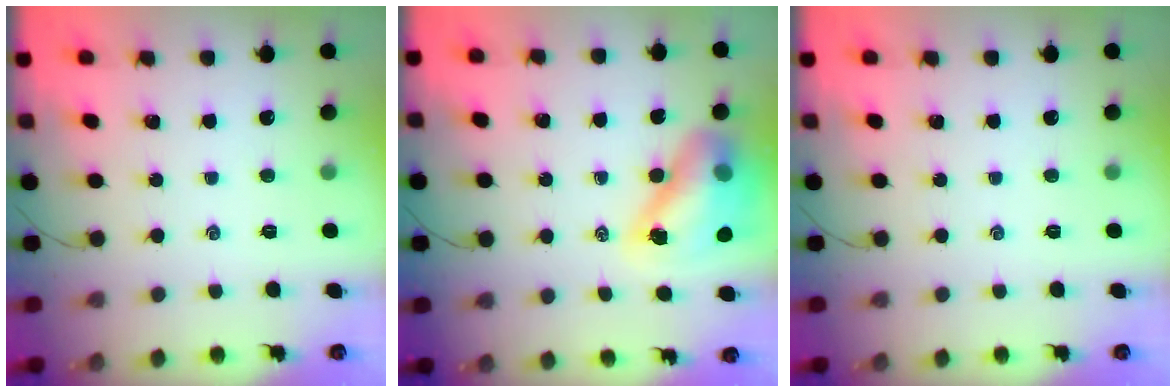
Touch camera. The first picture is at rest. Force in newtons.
{"total": 14.0, "press": 13.5, "slide": 3.7}
{"total": 0.0}